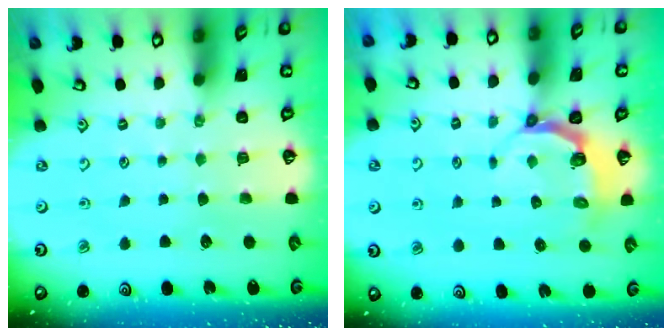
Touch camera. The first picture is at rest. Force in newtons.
{"total": 5.4, "press": 4.7, "slide": 2.7}